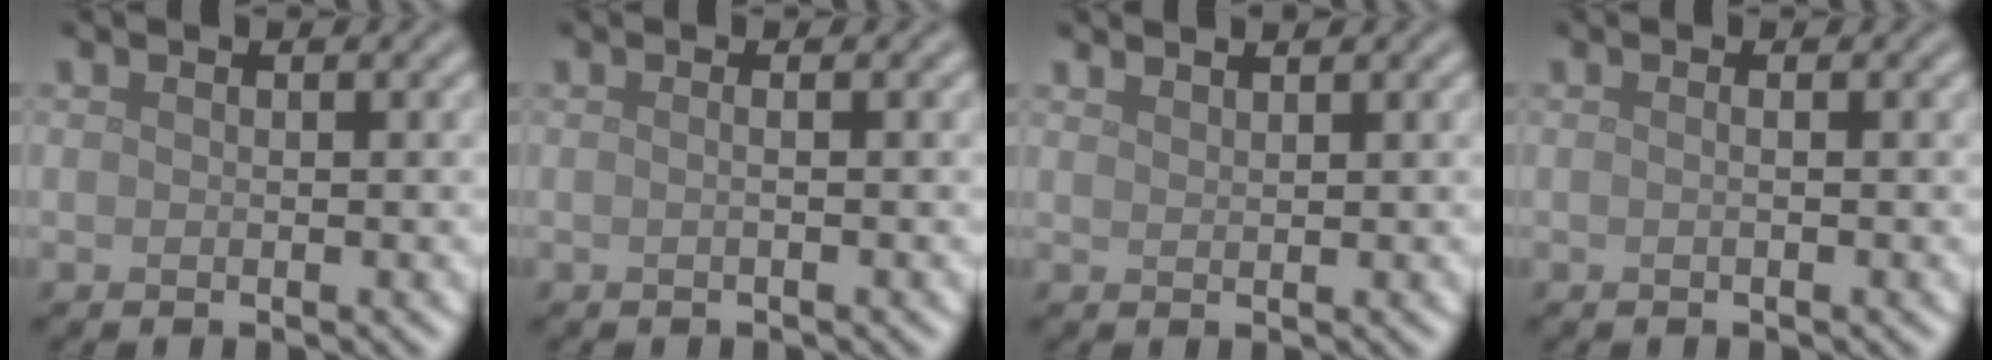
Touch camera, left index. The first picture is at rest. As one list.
[{"total": 1.3, "force": [0.2, 0.6, 1.1], "torque": [-0.004, -0.006, -0.014]}, {"total": 1.2, "force": [1.1, 0.1, 0.2], "torque": [-0.001, -0.001, 0.017]}, {"total": 0.7, "force": [0.1, 0.3, 0.7], "torque": [-0.008, -0.004, -0.006]}]